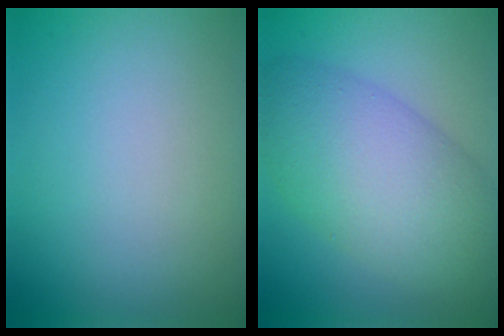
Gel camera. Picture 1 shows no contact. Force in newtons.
{"total": 9.2, "press": 9.2, "slide": 0.3}